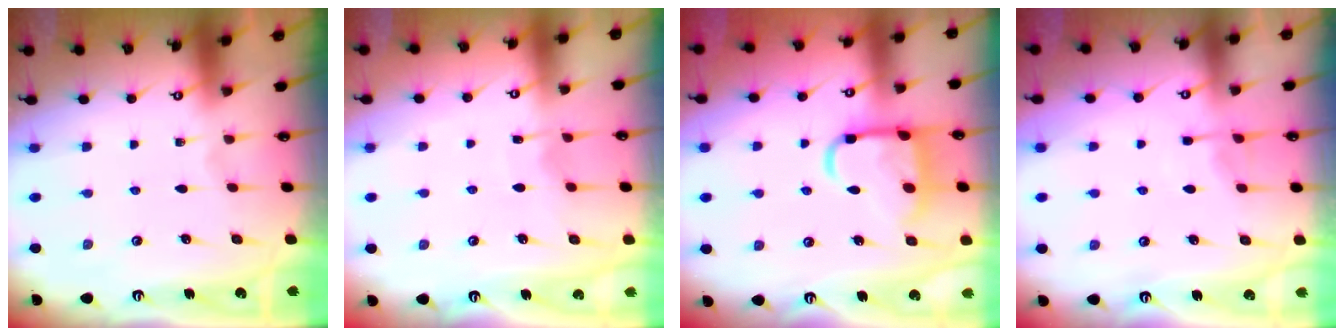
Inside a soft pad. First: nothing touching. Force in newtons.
{"total": 4.8, "press": 4.8, "slide": 0.6}
{"total": 12.8, "press": 12.8, "slide": 1.4}
{"total": 4.1, "press": 4.0, "slide": 0.5}